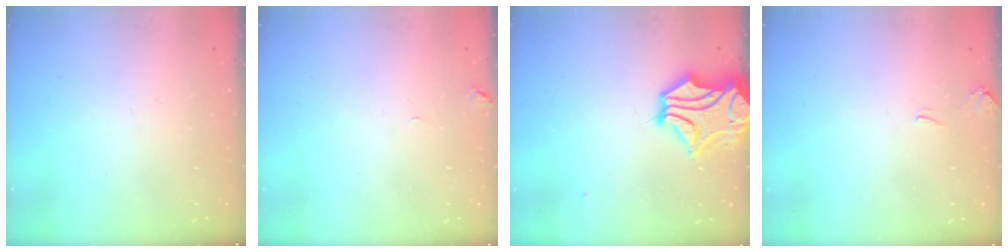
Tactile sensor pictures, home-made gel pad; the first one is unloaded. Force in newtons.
{"total": 0.0}
{"total": 5.8, "press": 5.4, "slide": 2.2}
{"total": 0.6, "press": 0.1, "slide": 0.6}